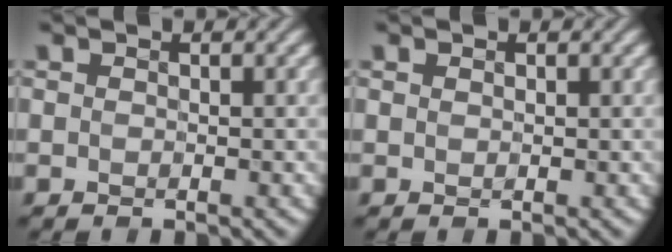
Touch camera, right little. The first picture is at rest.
{"total": 0.0}